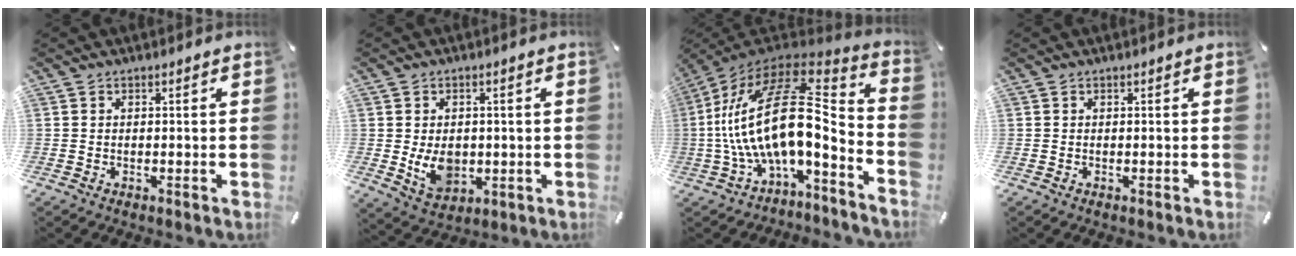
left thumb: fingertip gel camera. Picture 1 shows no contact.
{"total": 7.7, "force": [-0.7, 6.2, 4.6], "torque": [-0.085, -0.002, -0.012]}
{"total": 21.1, "force": [0.1, 9.6, 18.7], "torque": [-0.373, -0.034, -0.006]}
{"total": 0.0}